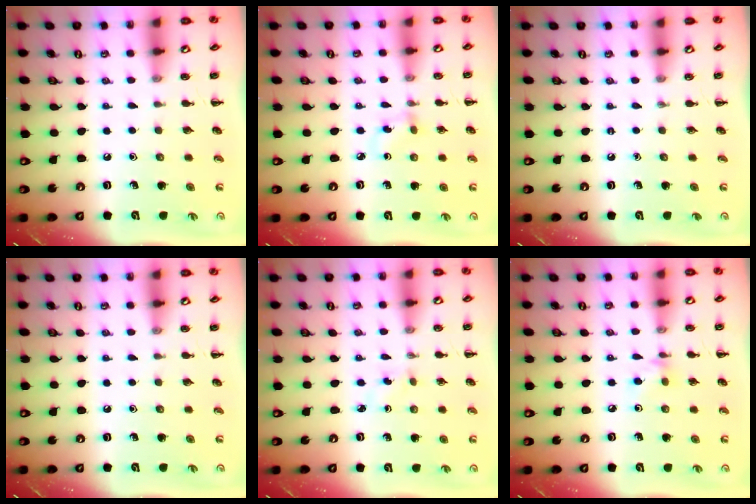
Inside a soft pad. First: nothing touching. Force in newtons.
{"total": 2.8, "press": 2.5, "slide": 1.2}
{"total": 0.0}
{"total": 0.0}
{"total": 1.7, "press": 1.5, "slide": 0.8}
{"total": 4.4, "press": 4.3, "slide": 1.1}